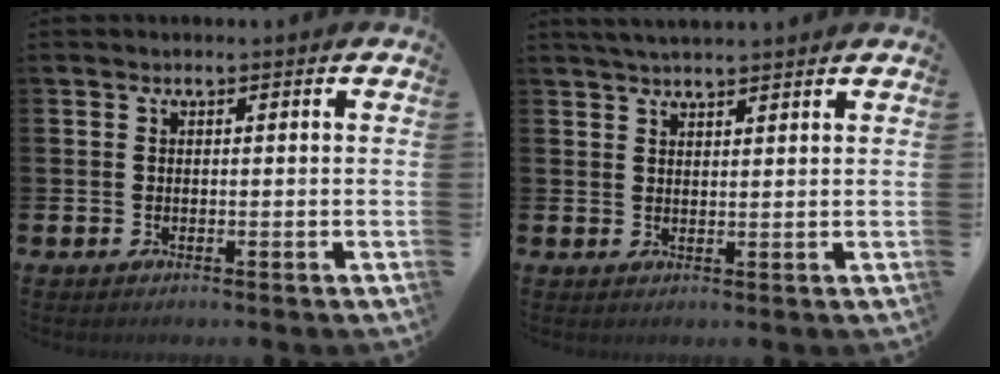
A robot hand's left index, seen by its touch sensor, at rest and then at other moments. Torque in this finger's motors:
{"motor_torque": [0.09, -0.63, 0.32, 0.19]}